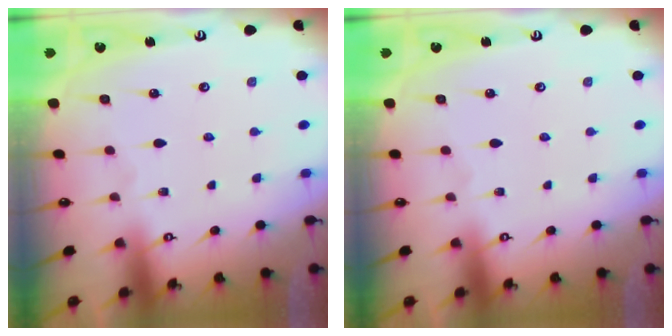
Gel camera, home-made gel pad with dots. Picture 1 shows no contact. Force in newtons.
{"total": 0.0}